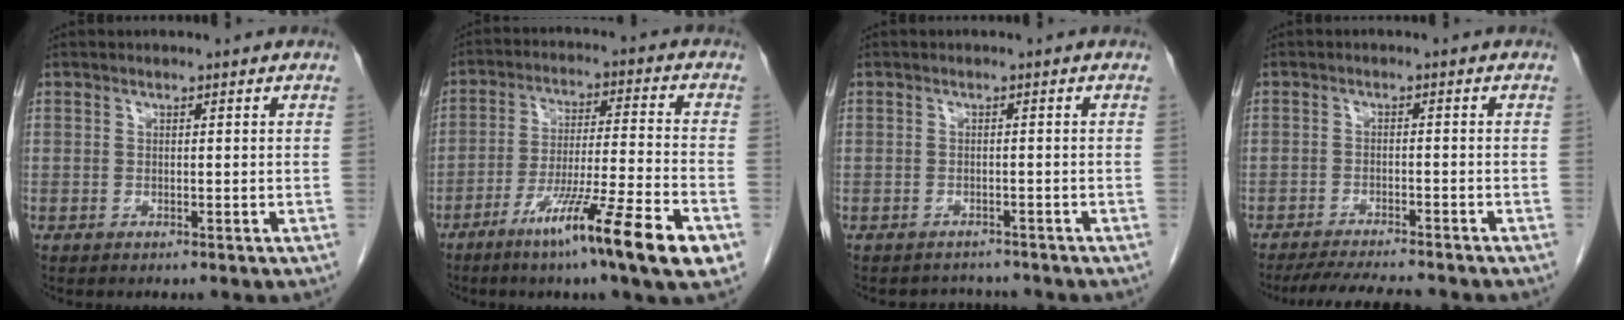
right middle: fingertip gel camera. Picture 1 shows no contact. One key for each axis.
{"total": 15.5, "fx": -8.6, "fy": -0.5, "fz": 12.9, "tx": -0.210, "ty": -0.035, "tz": -0.144}
{"total": 2.7, "fx": -2.5, "fy": 1.0, "fz": -0.3, "tx": 0.002, "ty": 0.000, "tz": -0.036}
{"total": 8.8, "fx": -8.0, "fy": 0.7, "fz": 3.6, "tx": -0.053, "ty": -0.012, "tz": -0.121}